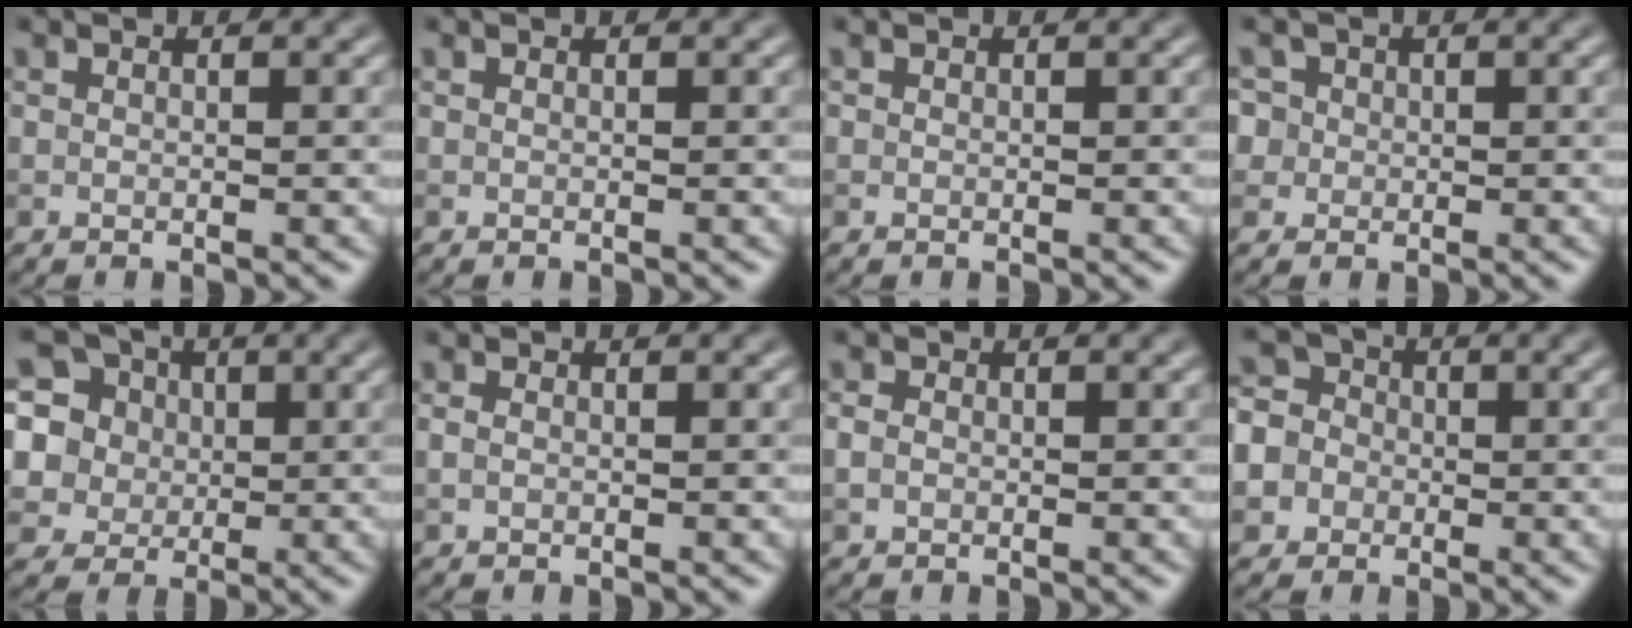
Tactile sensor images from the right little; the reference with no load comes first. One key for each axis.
{"total": 0.0}
{"total": 0.0}
{"total": 4.1, "fx": 1.2, "fy": 3.6, "fz": 1.5, "tx": -0.017, "ty": 0.028, "tz": 0.002}
{"total": 12.6, "fx": 4.7, "fy": 10.5, "fz": 5.2, "tx": -0.145, "ty": 0.051, "tz": 0.074}
{"total": 0.6, "fx": -0.1, "fy": 0.5, "fz": 0.4, "tx": -0.009, "ty": 0.001, "tz": -0.004}
{"total": 1.1, "fx": -0.2, "fy": 0.9, "fz": 0.5, "tx": -0.009, "ty": 0.000, "tz": -0.007}
{"total": 8.1, "fx": -2.5, "fy": 7.4, "fz": 2.3, "tx": -0.062, "ty": 0.006, "tz": -0.074}